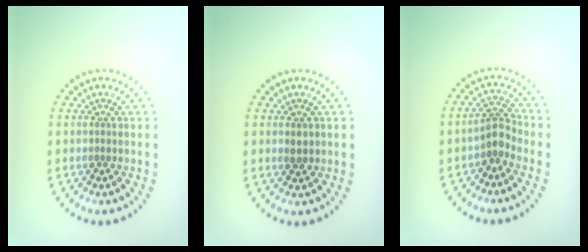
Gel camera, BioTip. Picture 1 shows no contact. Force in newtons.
{"total": 1.4, "press": 1.4, "slide": 0.0}
{"total": 2.5, "press": 1.9, "slide": 1.5}